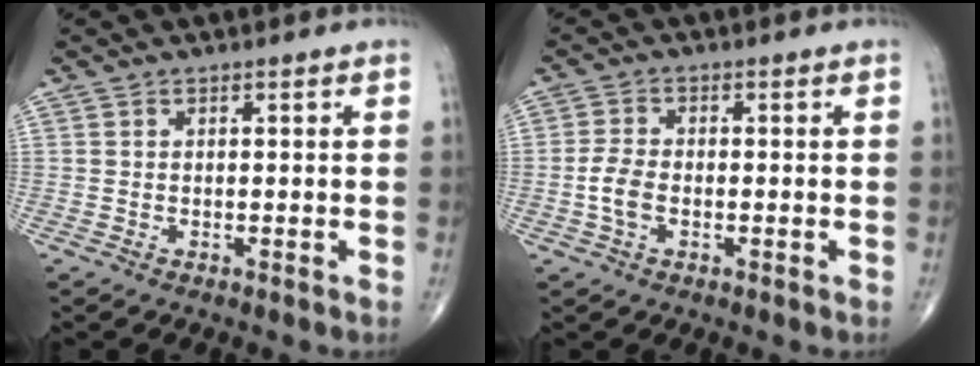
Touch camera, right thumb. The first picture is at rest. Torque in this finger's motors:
{"motor_torque": [0.25, 0.06, 0.60, 0.20, 0.17]}